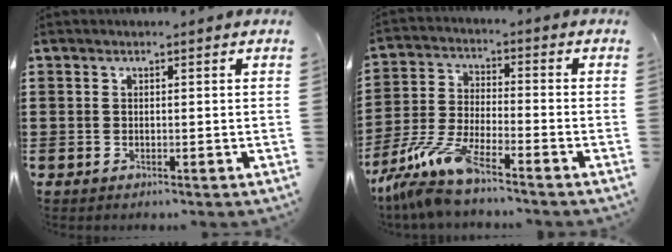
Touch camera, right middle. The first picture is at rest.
{"total": 8.8, "force": [-7.3, 0.3, 4.9], "torque": [-0.121, -0.014, -0.150]}